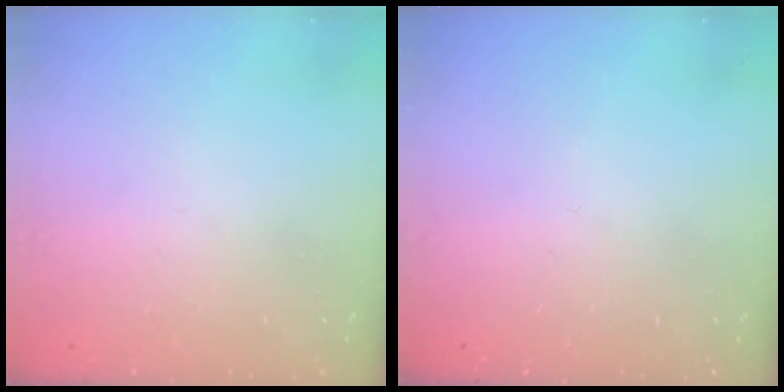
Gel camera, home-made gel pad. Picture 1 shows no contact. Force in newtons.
{"total": 0.0}